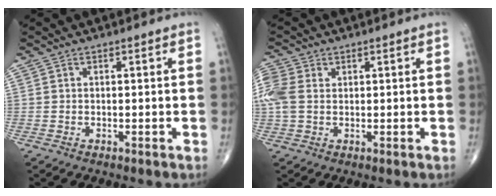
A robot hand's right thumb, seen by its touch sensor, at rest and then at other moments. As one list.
[{"total": 6.1, "force": [1.1, 4.3, 4.2], "torque": [-0.122, 0.013, 0.023]}]